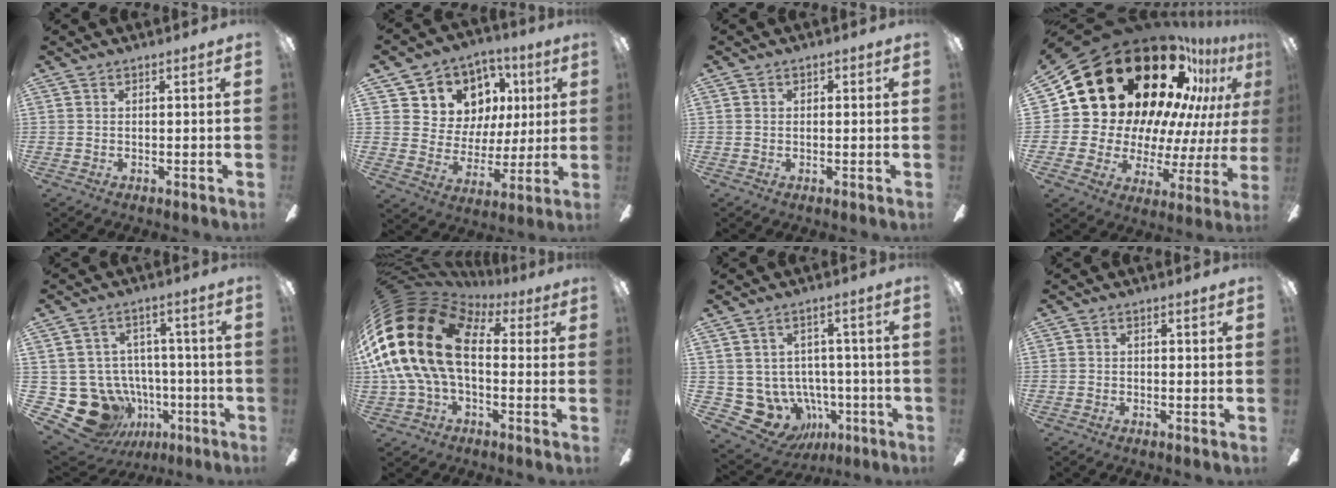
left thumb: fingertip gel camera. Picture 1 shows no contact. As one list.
[{"total": 11.1, "force": [5.0, 9.7, 1.9], "torque": [-0.056, -0.029, 0.106]}, {"total": 0.9, "force": [-0.1, 0.8, 0.3], "torque": [0.003, 0.002, -0.004]}, {"total": 29.8, "force": [17.8, 16.5, 17.5], "torque": [-0.271, -0.142, 0.344]}, {"total": 16.3, "force": [-6.2, 13.1, 7.4], "torque": [-0.155, 0.029, -0.079]}, {"total": 25.4, "force": [2.4, 16.3, 19.3], "torque": [-0.425, -0.004, 0.041]}, {"total": 10.4, "force": [-2.8, 9.1, 4.0], "torque": [-0.122, -0.001, -0.037]}, {"total": 1.0, "force": [-0.7, 0.5, 0.5], "torque": [-0.009, 0.004, -0.014]}]